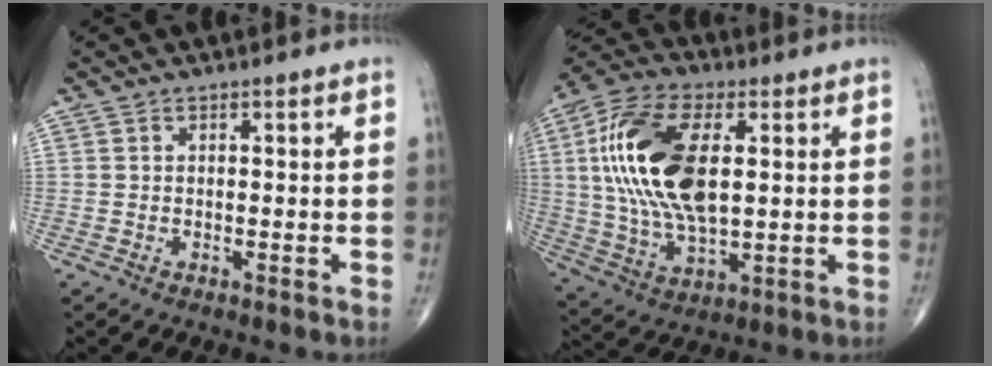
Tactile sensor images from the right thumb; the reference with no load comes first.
{"total": 20.7, "force": [3.6, 10.3, 17.6], "torque": [-0.354, -0.004, 0.064]}